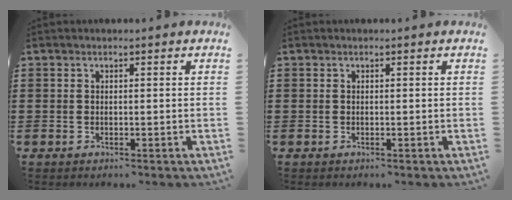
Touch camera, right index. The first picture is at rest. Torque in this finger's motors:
{"motor_torque": [0.19, 0.48, 0.00, -0.01]}